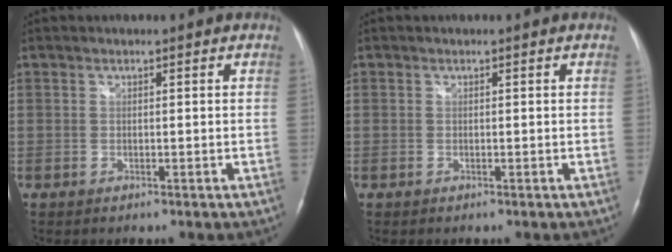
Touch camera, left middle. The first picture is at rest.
{"total": 0.0}